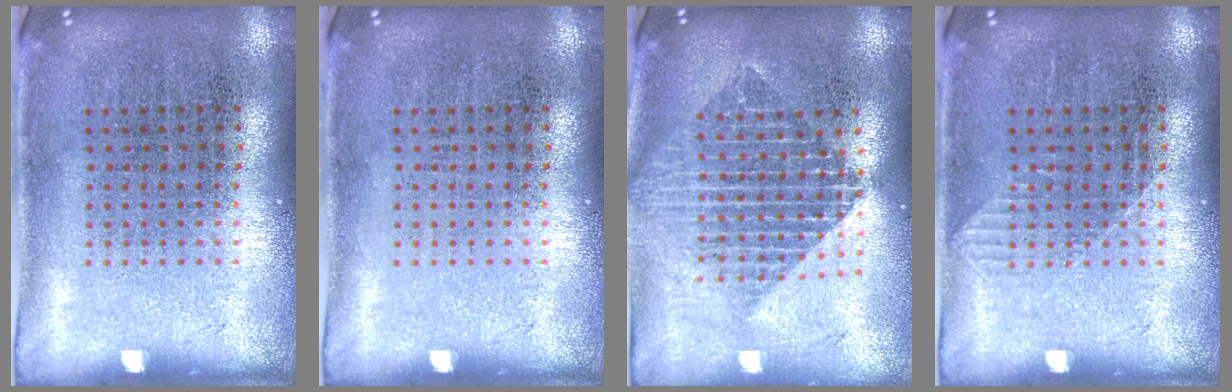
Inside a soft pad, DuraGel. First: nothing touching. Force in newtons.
{"total": 0.0}
{"total": 2.0, "press": 1.6, "slide": 1.2}
{"total": 0.7, "press": 0.6, "slide": 0.2}